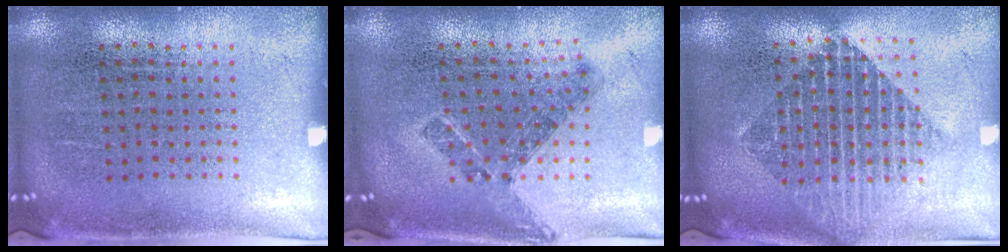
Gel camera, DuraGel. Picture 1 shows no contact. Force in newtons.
{"total": 0.7, "press": 0.7, "slide": 0.2}
{"total": 2.1, "press": 1.7, "slide": 1.2}